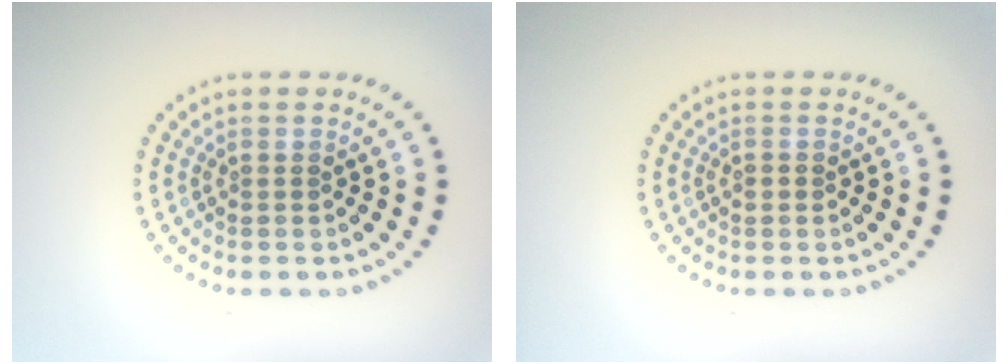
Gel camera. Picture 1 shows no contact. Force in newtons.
{"total": 0.7, "press": 0.7, "slide": 0.1}